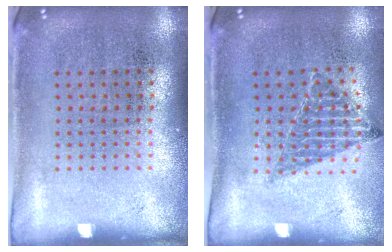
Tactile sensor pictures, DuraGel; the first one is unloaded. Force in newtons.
{"total": 0.9, "press": 0.8, "slide": 0.2}